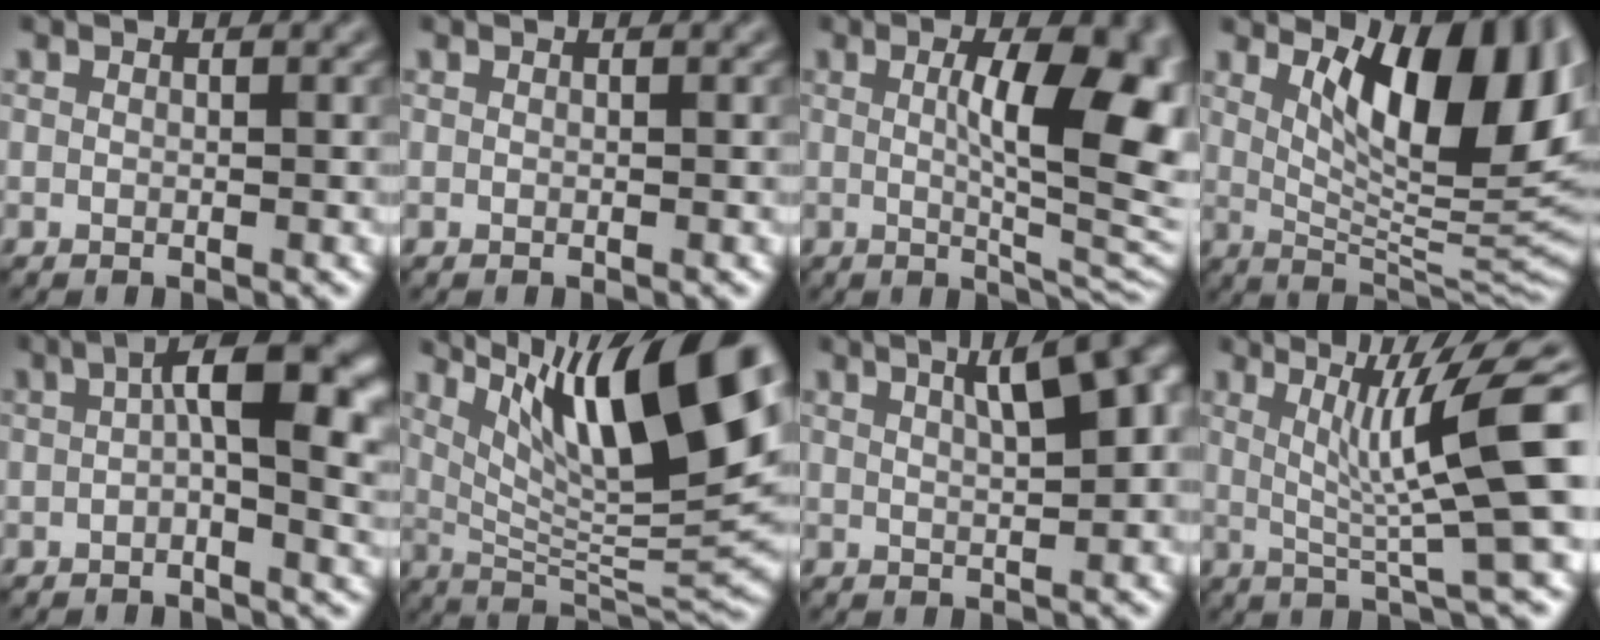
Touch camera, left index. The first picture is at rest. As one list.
[{"total": 0.0}, {"total": 11.2, "force": [1.5, 3.5, 10.5], "torque": [-0.136, -0.001, 0.028]}, {"total": 12.0, "force": [4.0, 4.9, 10.2], "torque": [-0.132, -0.009, 0.068]}, {"total": 7.3, "force": [0.9, 2.2, 6.9], "torque": [-0.100, 0.011, 0.004]}, {"total": 13.9, "force": [6.4, 3.6, 11.8], "torque": [-0.187, 0.008, 0.115]}, {"total": 7.7, "force": [3.1, 2.5, 6.6], "torque": [-0.050, 0.030, 0.030]}, {"total": 9.0, "force": [2.1, 1.5, 8.6], "torque": [-0.120, 0.002, 0.035]}]